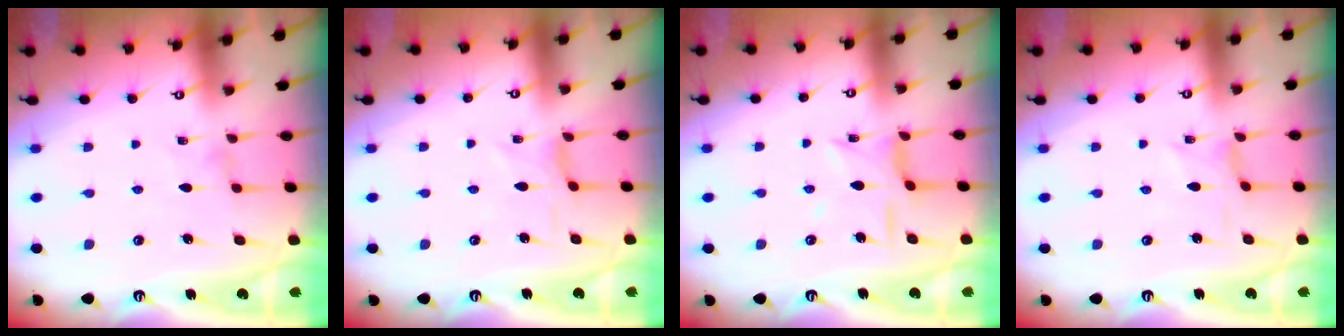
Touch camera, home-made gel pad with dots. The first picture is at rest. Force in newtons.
{"total": 0.9, "press": 0.9, "slide": 0.2}
{"total": 6.3, "press": 6.3, "slide": 0.6}
{"total": 0.0}